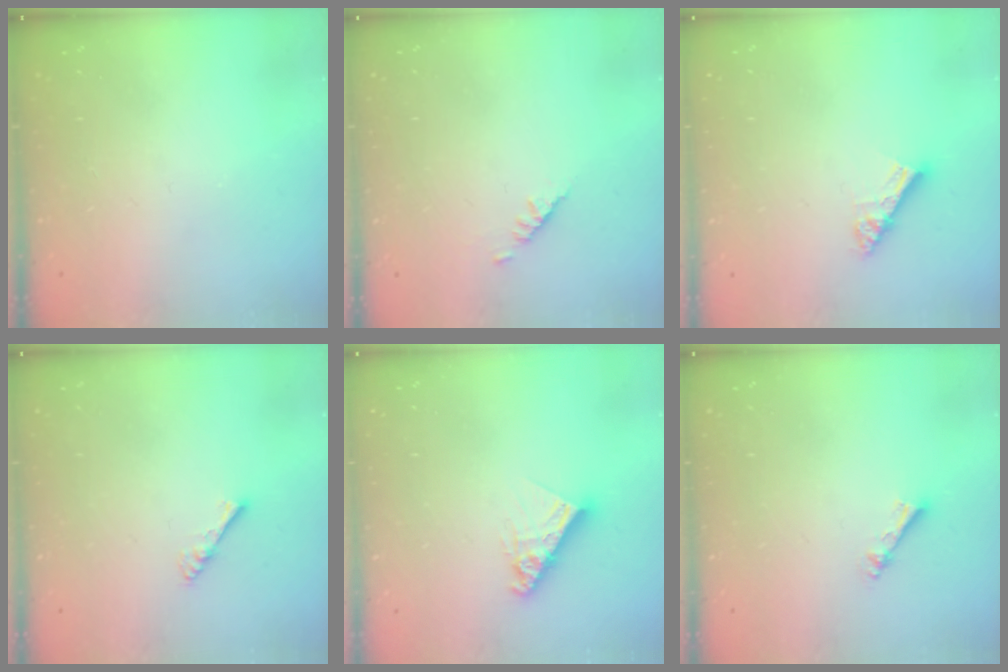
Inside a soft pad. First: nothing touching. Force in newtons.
{"total": 1.9, "press": 1.8, "slide": 0.5}
{"total": 7.2, "press": 7.2, "slide": 0.5}
{"total": 4.0, "press": 3.9, "slide": 0.6}
{"total": 9.0, "press": 9.0, "slide": 0.9}
{"total": 2.4, "press": 2.4, "slide": 0.4}